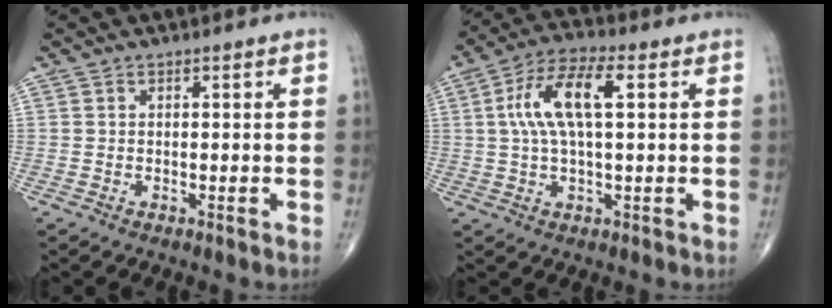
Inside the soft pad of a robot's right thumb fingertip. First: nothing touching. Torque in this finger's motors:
{"motor_torque": [0.12, 0.12, 0.86, -0.03, 0.36]}